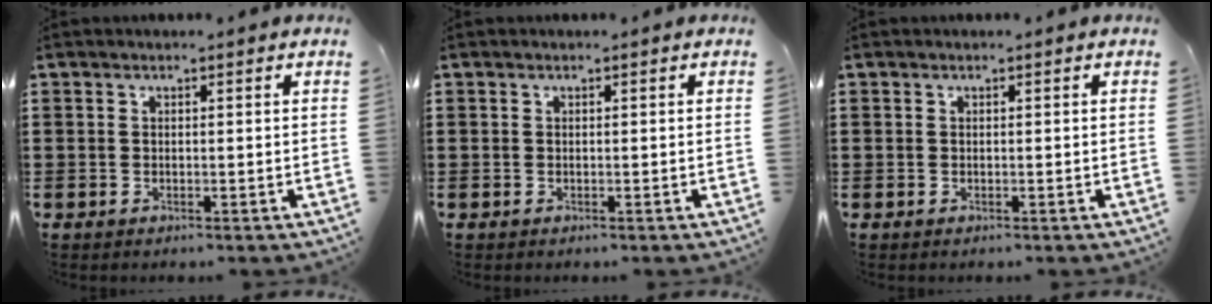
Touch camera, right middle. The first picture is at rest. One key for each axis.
{"total": 0.0}
{"total": 0.0}